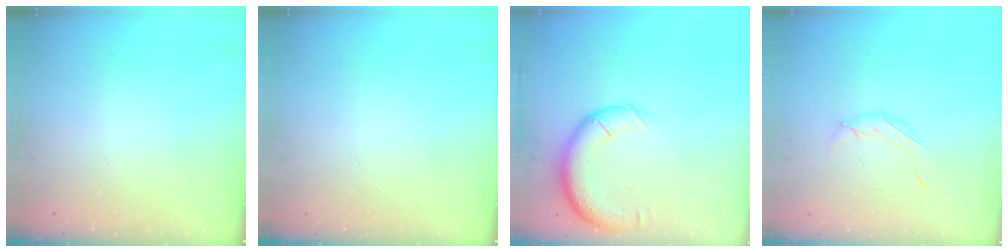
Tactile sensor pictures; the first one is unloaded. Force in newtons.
{"total": 0.0}
{"total": 14.1, "press": 13.5, "slide": 3.8}
{"total": 6.8, "press": 6.8, "slide": 0.5}